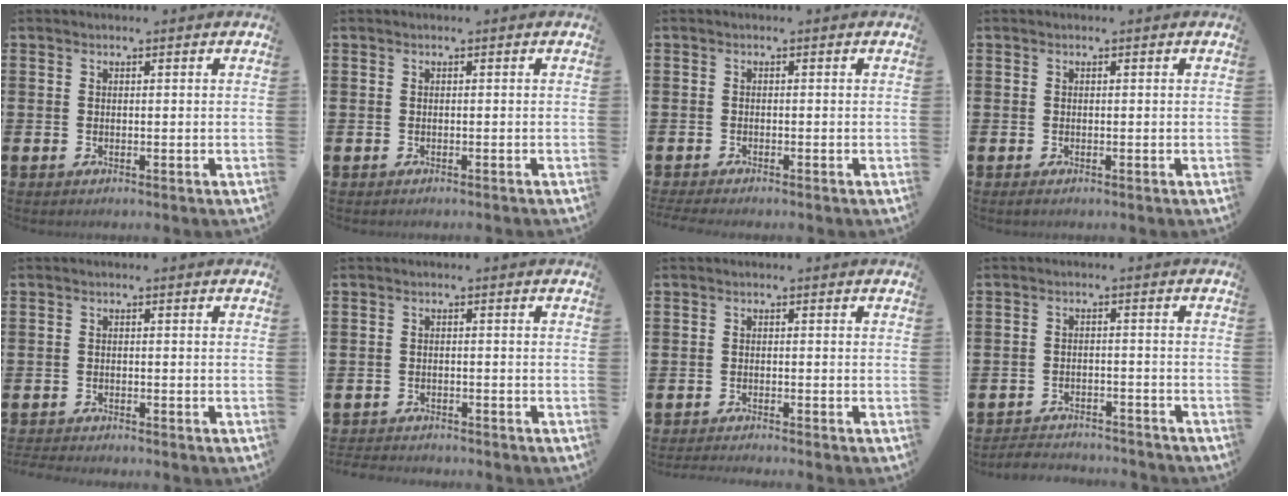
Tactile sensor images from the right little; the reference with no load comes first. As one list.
[{"total": 0.0}, {"total": 0.8, "force": [-0.7, 0.1, 0.4], "torque": [-0.006, -0.001, -0.015]}, {"total": 0.0}, {"total": 1.1, "force": [-1.1, 0.1, 0.0], "torque": [-0.003, 0.000, -0.022]}, {"total": 1.6, "force": [-1.6, 0.1, -0.1], "torque": [-0.002, 0.002, -0.035]}, {"total": 1.0, "force": [-1.0, -0.2, 0.1], "torque": [-0.002, -0.001, -0.020]}, {"total": 2.7, "force": [-2.7, 0.2, -0.2], "torque": [-0.003, 0.002, -0.059]}]